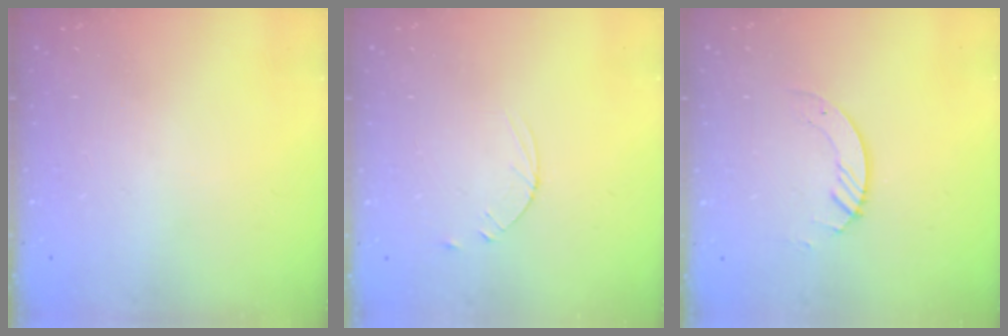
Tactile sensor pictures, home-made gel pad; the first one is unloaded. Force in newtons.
{"total": 3.6, "press": 3.5, "slide": 0.4}
{"total": 2.9, "press": 2.9, "slide": 0.3}